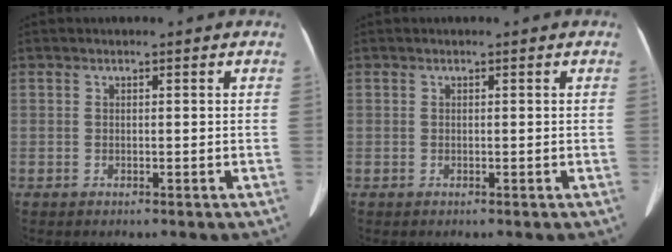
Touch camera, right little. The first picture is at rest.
{"total": 0.0}